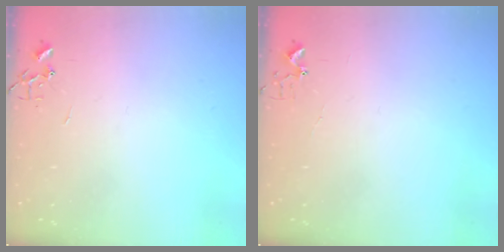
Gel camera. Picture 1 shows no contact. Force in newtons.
{"total": 3.4, "press": 3.4, "slide": 0.5}